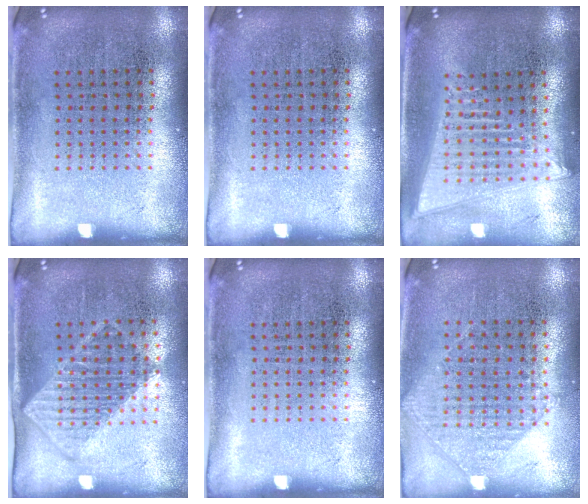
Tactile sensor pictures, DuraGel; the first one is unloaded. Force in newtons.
{"total": 0.0}
{"total": 2.1, "press": 1.8, "slide": 1.1}
{"total": 1.3, "press": 1.1, "slide": 0.6}
{"total": 0.0}
{"total": 0.9, "press": 0.8, "slide": 0.3}